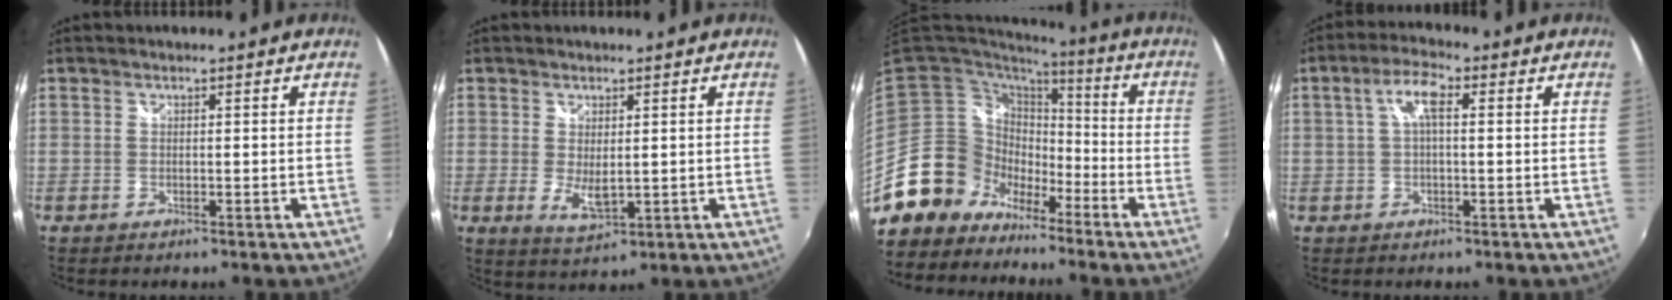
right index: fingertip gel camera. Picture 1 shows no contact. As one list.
[{"total": 4.4, "force": [0.0, 2.0, 4.0], "torque": [-0.067, -0.012, 0.006]}, {"total": 13.4, "force": [-8.3, 10.3, 2.1], "torque": [-0.066, 0.030, -0.150]}, {"total": 5.0, "force": [0.8, 1.6, 4.7], "torque": [-0.090, 0.014, 0.016]}]